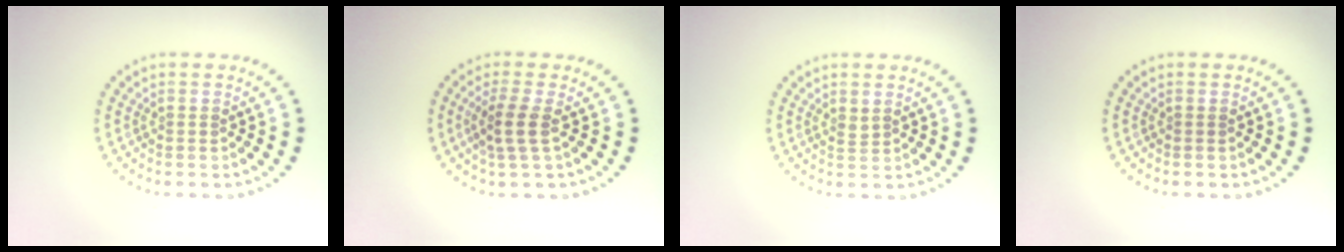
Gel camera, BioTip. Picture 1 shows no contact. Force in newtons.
{"total": 2.3, "press": 1.9, "slide": 1.2}
{"total": 0.7, "press": 0.6, "slide": 0.3}
{"total": 0.0}